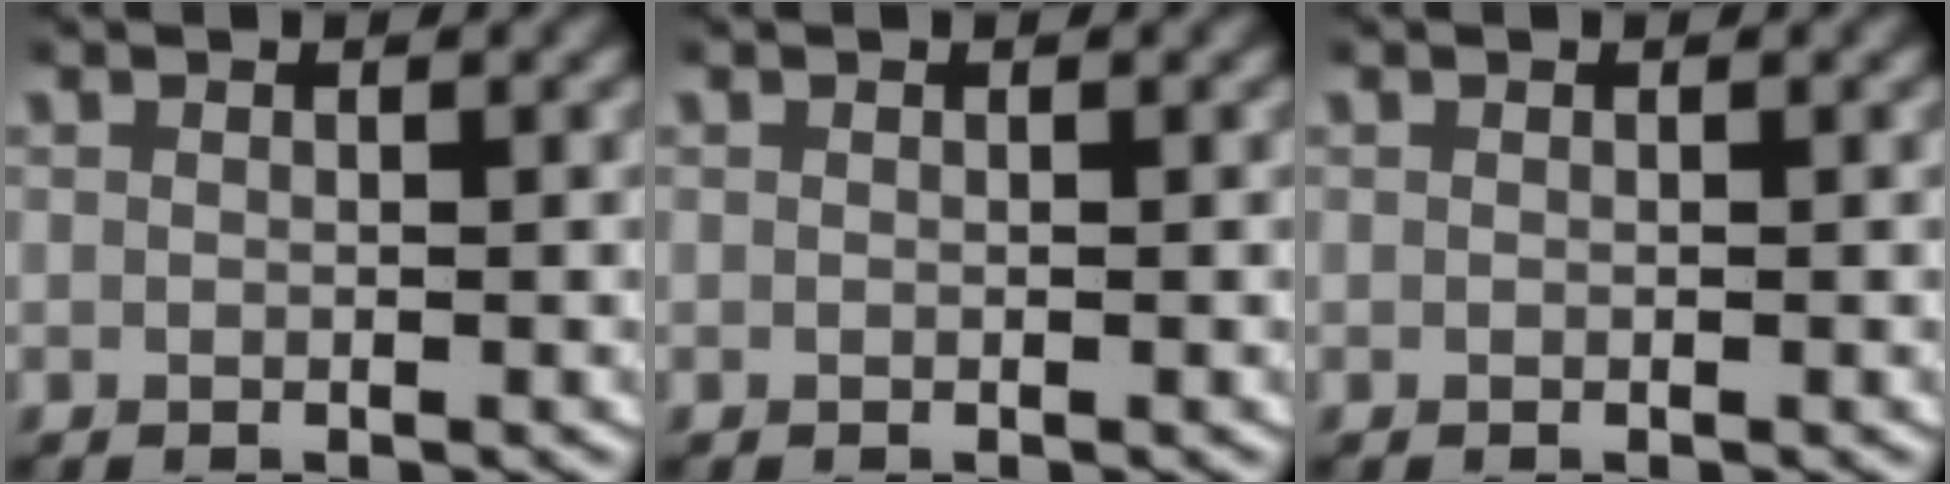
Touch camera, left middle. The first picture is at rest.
{"total": 0.0}
{"total": 0.0}